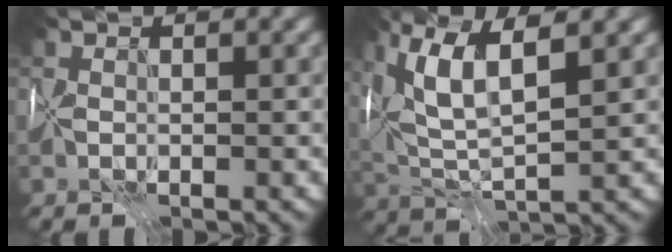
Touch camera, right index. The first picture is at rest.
{"total": 9.0, "force": [4.0, 3.3, 7.4], "torque": [-0.165, 0.011, 0.073]}